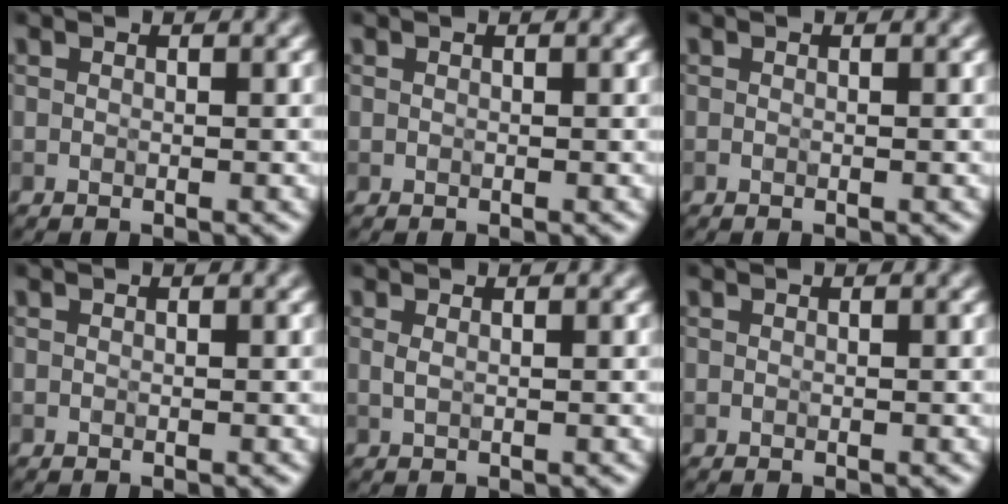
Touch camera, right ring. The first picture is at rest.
{"total": 0.0}
{"total": 0.0}
{"total": 0.0}
{"total": 0.7, "force": [0.3, 0.2, 0.6], "torque": [-0.013, 0.001, 0.004]}
{"total": 0.0}